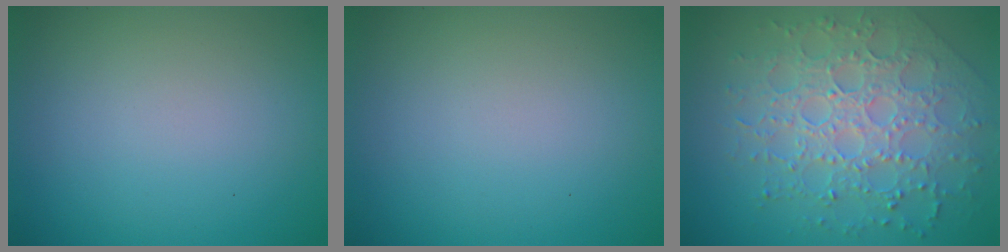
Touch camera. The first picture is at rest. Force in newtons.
{"total": 0.0}
{"total": 7.7, "press": 5.5, "slide": 5.4}